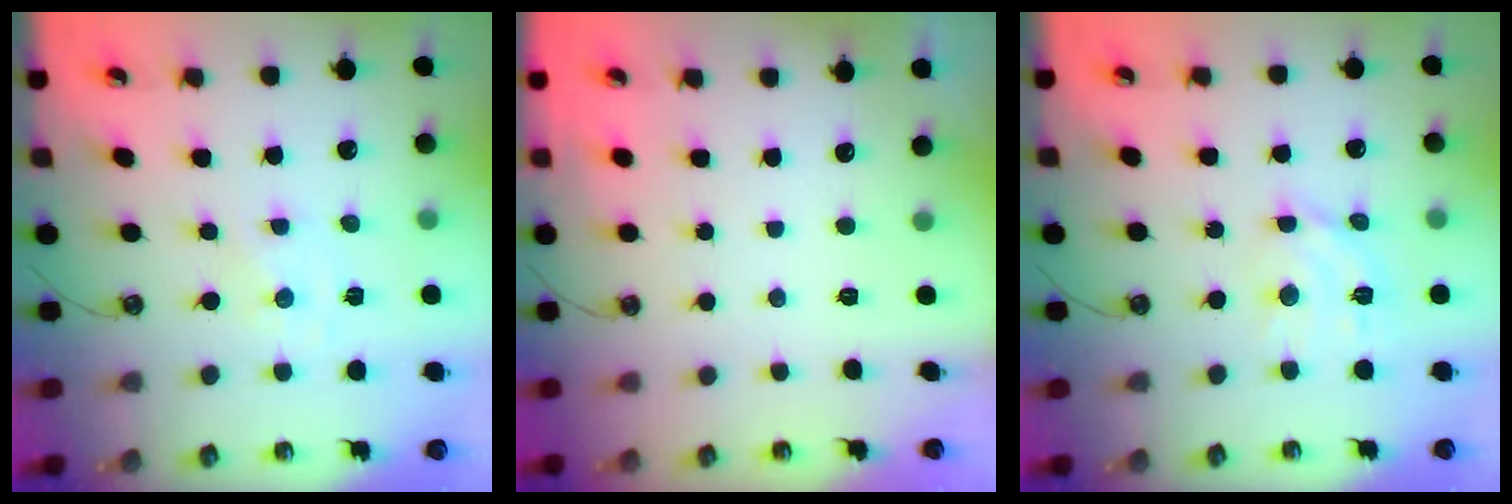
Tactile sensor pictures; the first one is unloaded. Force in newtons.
{"total": 0.0}
{"total": 9.7, "press": 9.6, "slide": 0.6}